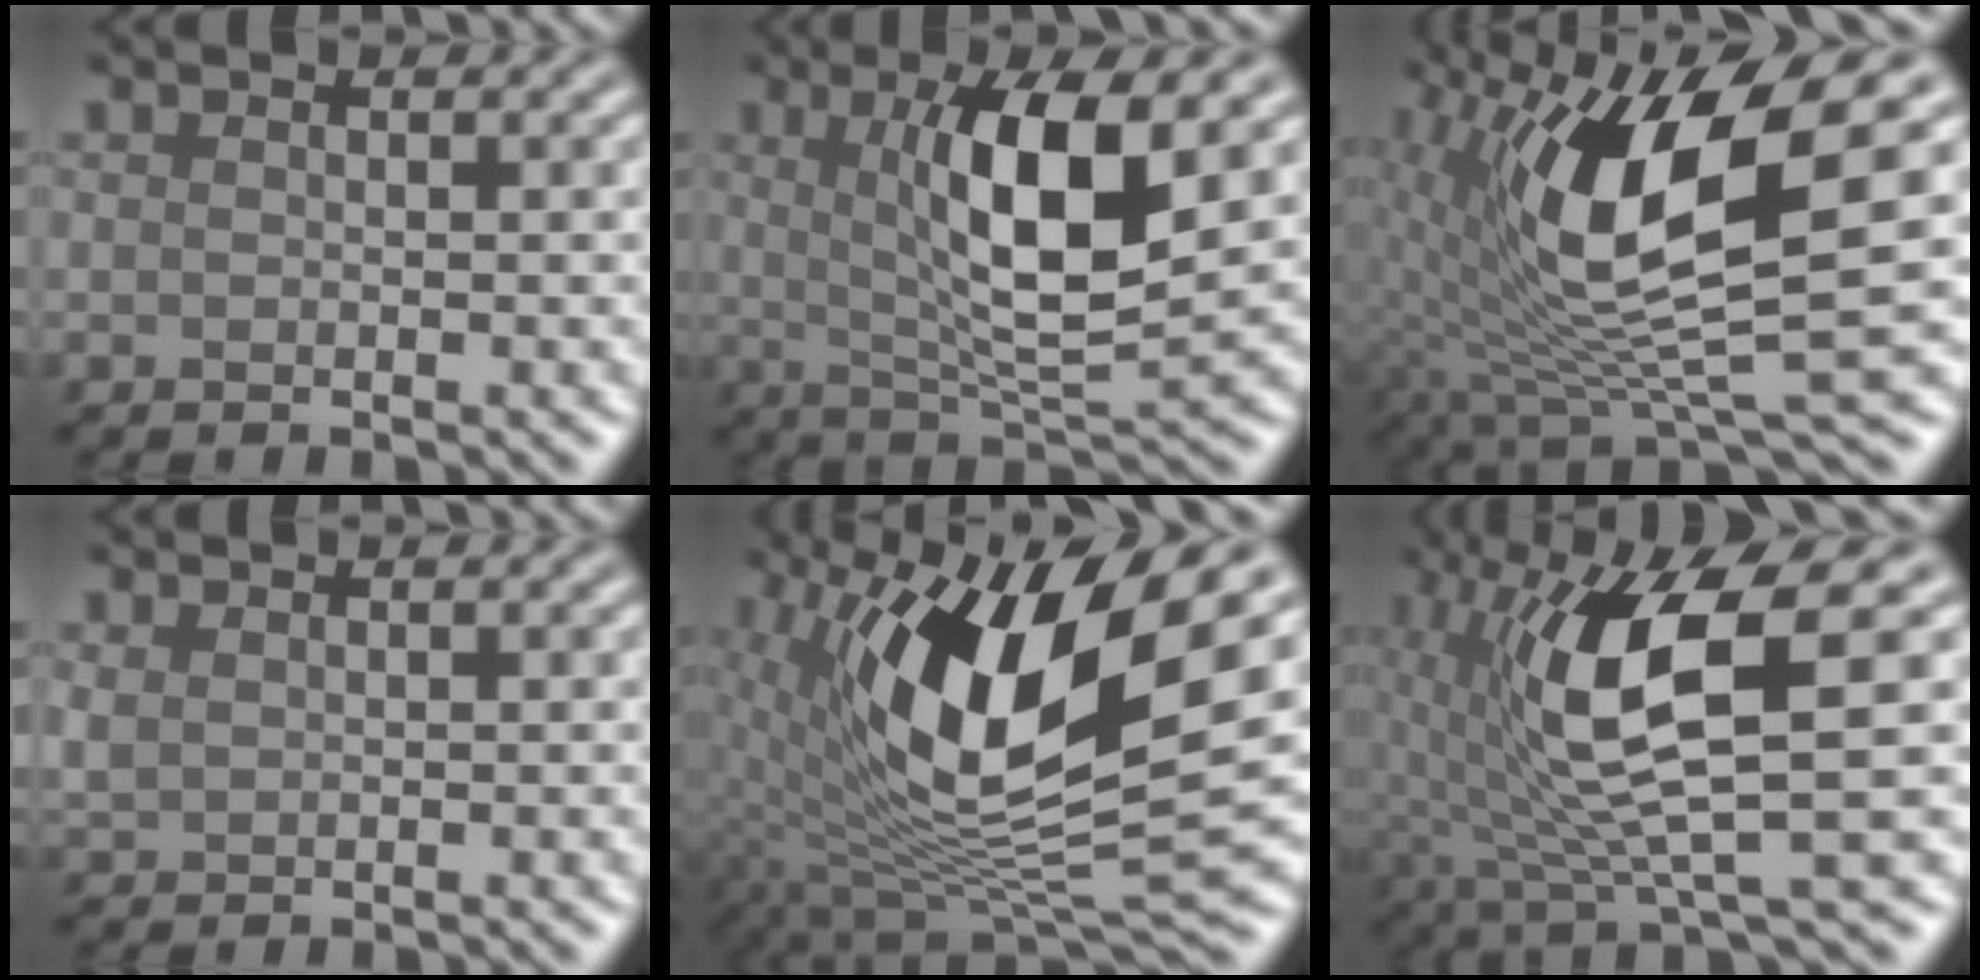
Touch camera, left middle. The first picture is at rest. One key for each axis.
{"total": 8.5, "fx": 1.7, "fy": 2.2, "fz": 8.1, "tx": -0.129, "ty": -0.011, "tz": 0.033}
{"total": 12.4, "fx": 2.3, "fy": 3.8, "fz": 11.6, "tx": -0.224, "ty": -0.018, "tz": 0.046}
{"total": 1.1, "fx": 0.5, "fy": 0.8, "fz": 0.6, "tx": -0.019, "ty": -0.001, "tz": 0.015}
{"total": 14.5, "fx": 3.3, "fy": 5.4, "fz": 13.0, "tx": -0.230, "ty": -0.017, "tz": 0.058}
{"total": 10.1, "fx": 0.9, "fy": 2.7, "fz": 9.7, "tx": -0.181, "ty": -0.007, "tz": 0.018}